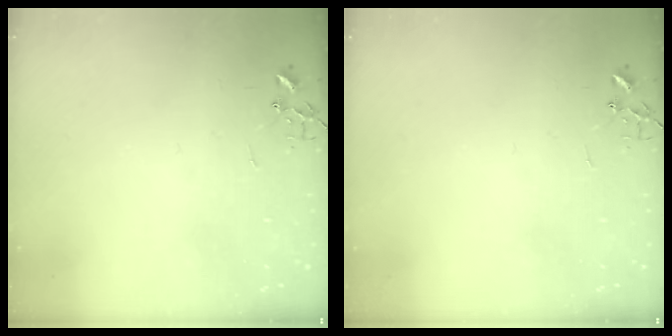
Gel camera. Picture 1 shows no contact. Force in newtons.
{"total": 0.0}